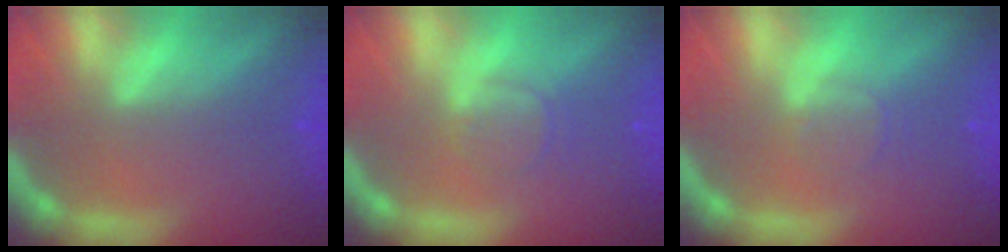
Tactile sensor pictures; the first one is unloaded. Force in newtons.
{"total": 1.9}
{"total": 1.4}